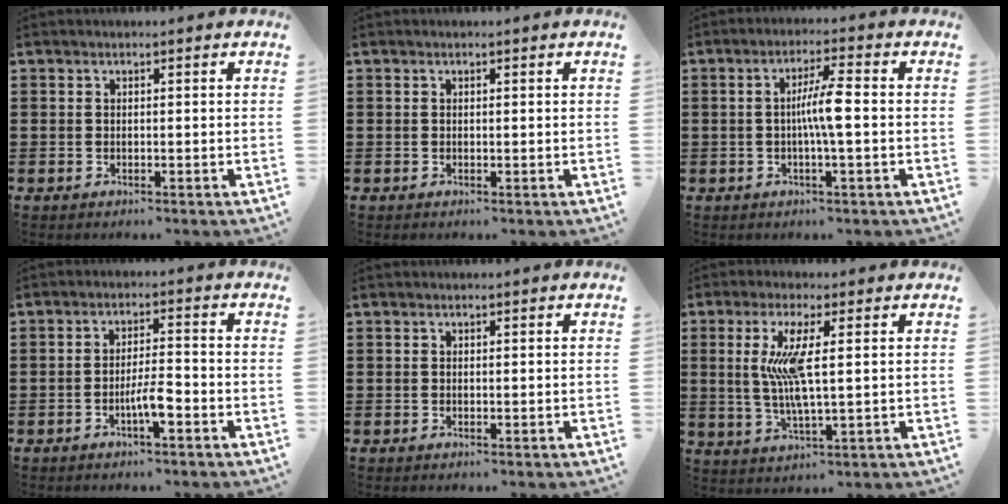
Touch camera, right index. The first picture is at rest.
{"total": 0.0}
{"total": 5.2, "force": [-0.5, 0.3, 5.1], "torque": [-0.092, 0.000, -0.013]}
{"total": 4.6, "force": [-2.1, 1.0, 4.0], "torque": [-0.081, 0.000, -0.043]}
{"total": 0.0}
{"total": 7.5, "force": [1.3, 1.2, 7.3], "torque": [-0.154, -0.007, 0.015]}